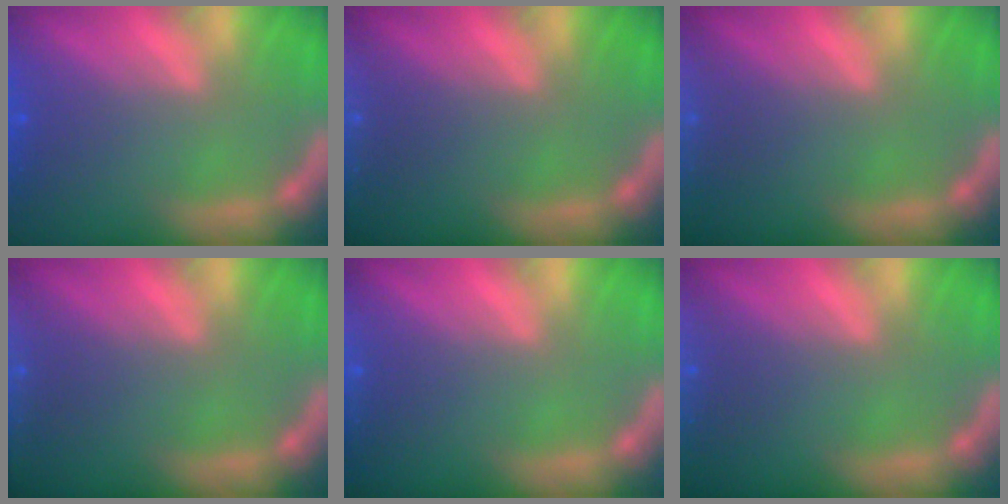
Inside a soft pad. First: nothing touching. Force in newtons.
{"total": 4.5}
{"total": 8.0}
{"total": 5.0}
{"total": 1.4}
{"total": 9.5}